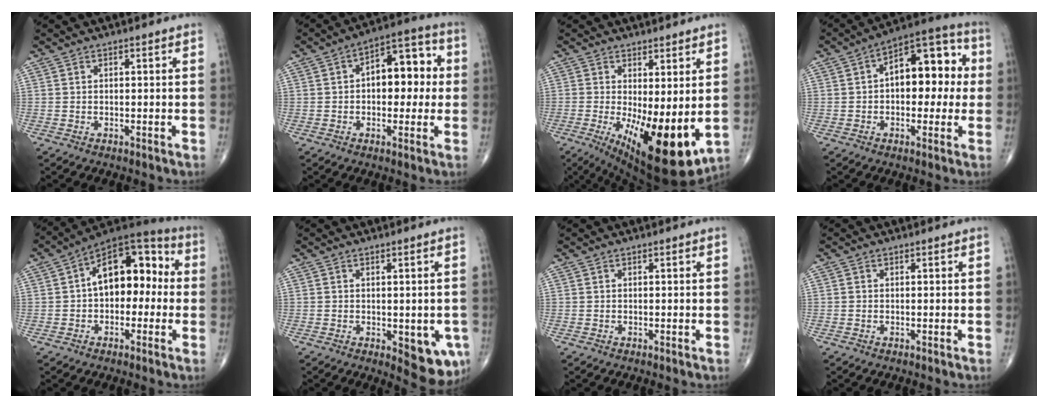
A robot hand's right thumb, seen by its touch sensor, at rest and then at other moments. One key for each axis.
{"total": 12.2, "fx": 1.0, "fy": 7.0, "fz": 9.9, "tx": -0.097, "ty": 0.032, "tz": 0.005}
{"total": 15.2, "fx": -2.1, "fy": 5.3, "fz": 14.0, "tx": -0.216, "ty": -0.036, "tz": -0.011}
{"total": 15.0, "fx": 1.5, "fy": 8.4, "fz": 12.3, "tx": -0.135, "ty": 0.040, "tz": 0.011}
{"total": 15.2, "fx": 1.1, "fy": 9.0, "fz": 12.2, "tx": -0.149, "ty": 0.047, "tz": 0.002}
{"total": 8.2, "fx": -2.3, "fy": 3.7, "fz": 6.9, "tx": -0.055, "ty": -0.010, "tz": -0.021}
{"total": 0.0}
{"total": 0.0}